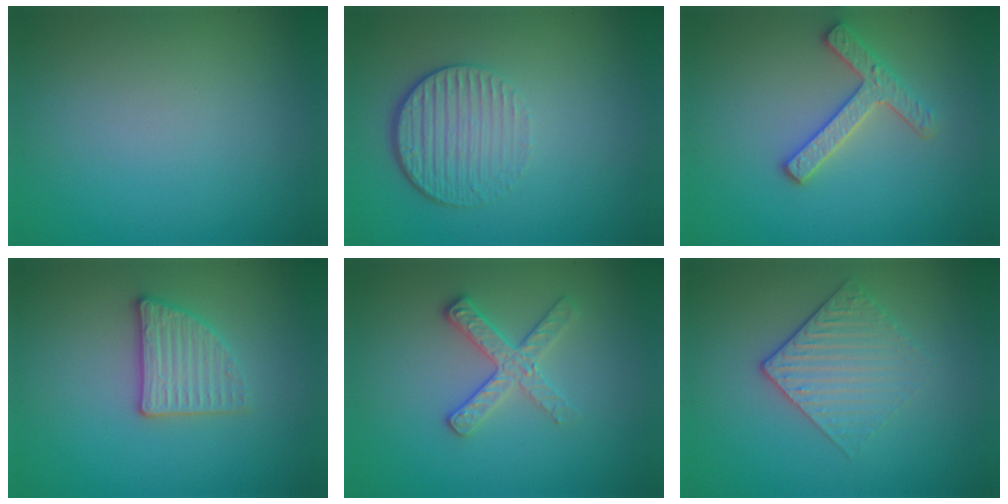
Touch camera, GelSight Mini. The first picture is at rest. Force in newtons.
{"total": 4.2, "press": 2.9, "slide": 3.1}
{"total": 2.8, "press": 2.7, "slide": 0.9}
{"total": 2.9, "press": 2.7, "slide": 1.1}
{"total": 2.8, "press": 2.6, "slide": 1.0}
{"total": 3.1, "press": 2.7, "slide": 1.7}